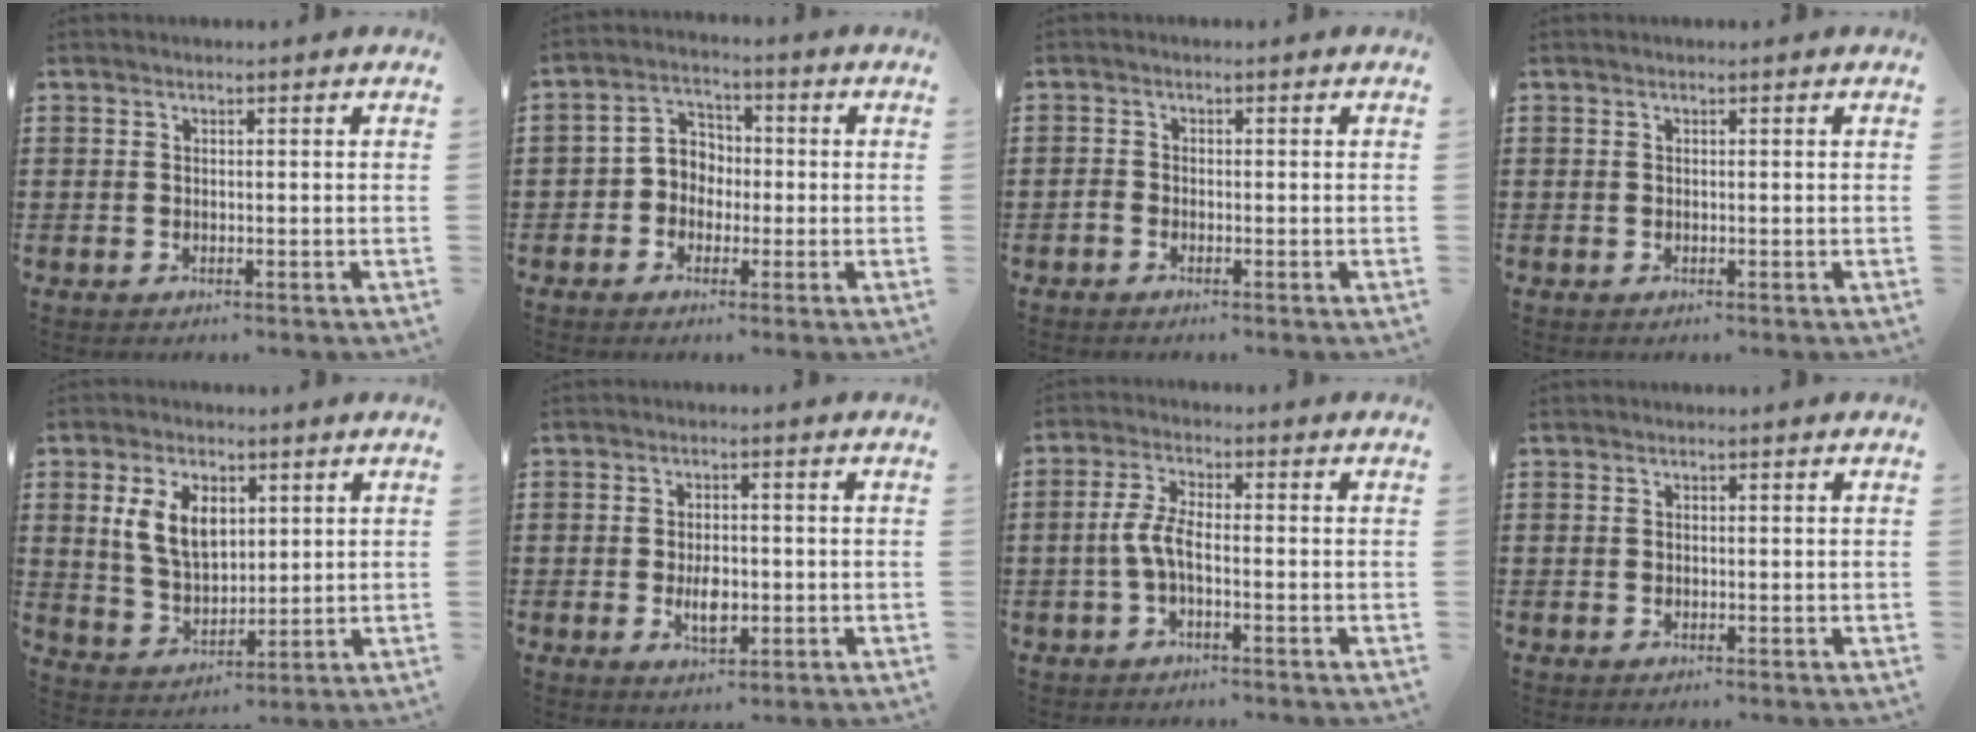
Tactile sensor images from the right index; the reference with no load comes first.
{"total": 4.3, "force": [-1.2, 3.9, 1.4], "torque": [-0.041, 0.015, -0.028]}
{"total": 1.0, "force": [-0.7, 0.5, 0.3], "torque": [-0.009, 0.001, -0.015]}
{"total": 0.0}
{"total": 7.6, "force": [2.4, 4.6, 5.6], "torque": [-0.137, 0.009, 0.040]}
{"total": 4.1, "force": [-0.9, 2.0, 3.4], "torque": [-0.059, -0.002, -0.018]}
{"total": 4.1, "force": [-1.2, 1.1, 3.8], "torque": [-0.097, -0.007, -0.031]}
{"total": 0.0}